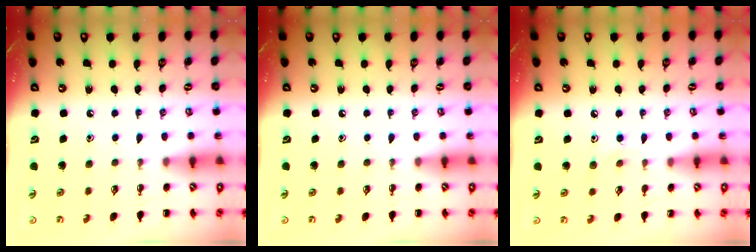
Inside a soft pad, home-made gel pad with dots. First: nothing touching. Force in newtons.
{"total": 0.0}
{"total": 6.6, "press": 6.4, "slide": 1.8}